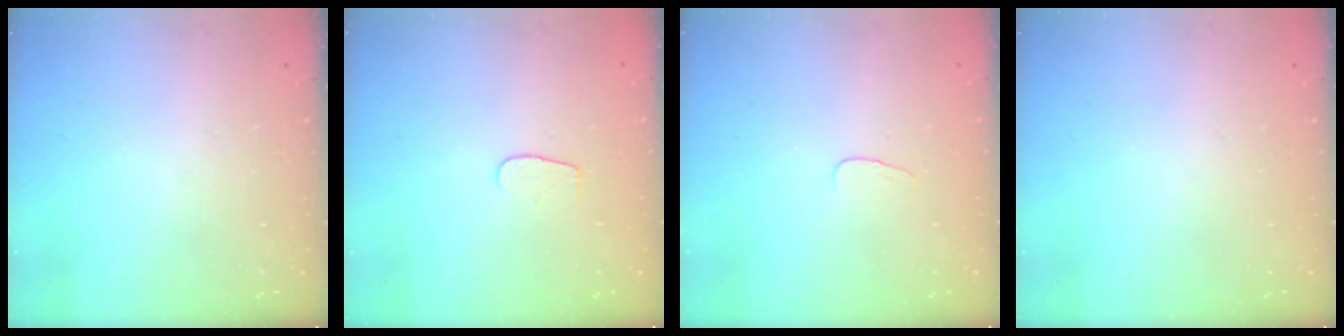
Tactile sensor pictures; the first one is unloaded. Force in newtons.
{"total": 3.6, "press": 3.6, "slide": 0.4}
{"total": 2.8, "press": 2.8, "slide": 0.3}
{"total": 0.0}